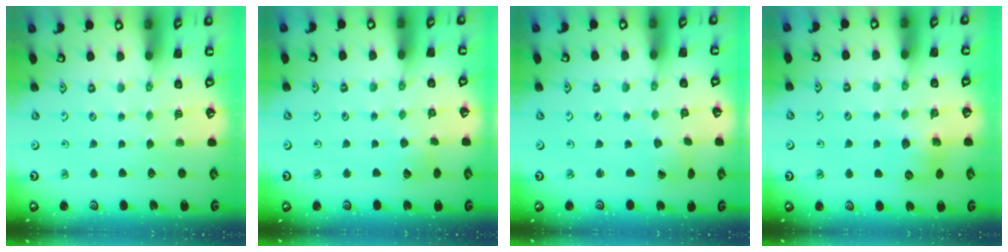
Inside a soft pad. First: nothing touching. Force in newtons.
{"total": 5.2, "press": 5.2, "slide": 0.3}
{"total": 1.9, "press": 1.8, "slide": 0.7}
{"total": 7.6, "press": 7.5, "slide": 1.0}